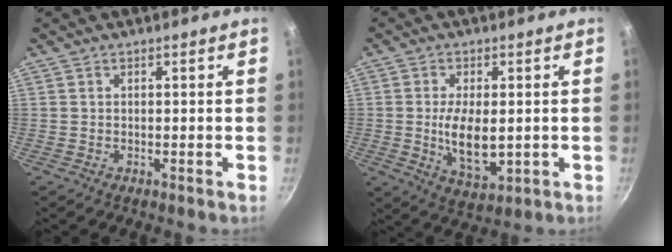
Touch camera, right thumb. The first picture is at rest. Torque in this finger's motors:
{"motor_torque": [2.69, 2.31, 1.44, -0.43, 0.43]}